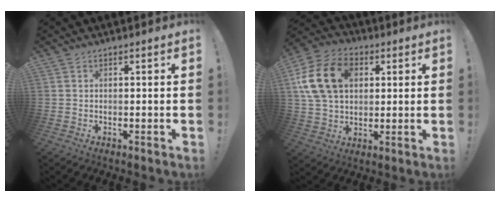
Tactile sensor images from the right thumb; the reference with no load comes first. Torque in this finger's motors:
{"motor_torque": [1.16, 2.53, 0.45, -0.21, 0.41]}